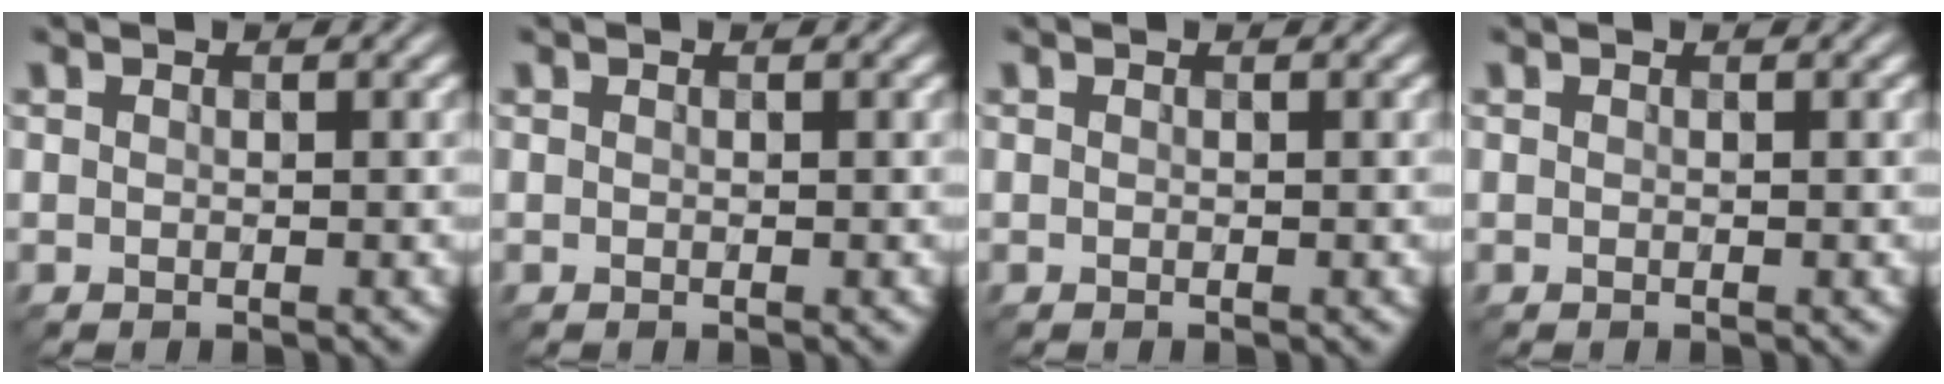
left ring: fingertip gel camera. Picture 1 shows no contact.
{"total": 0.0}
{"total": 0.0}
{"total": 0.0}